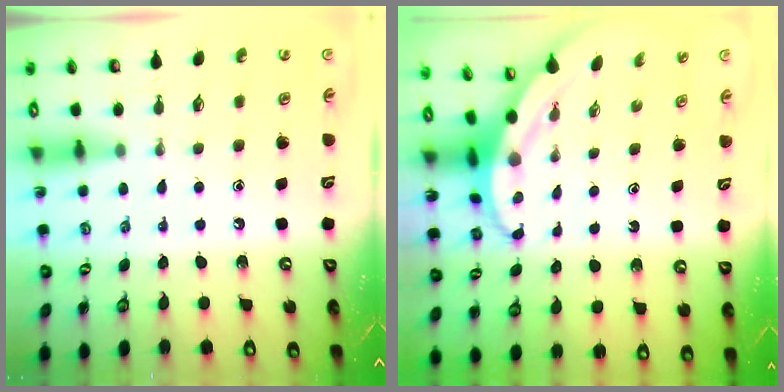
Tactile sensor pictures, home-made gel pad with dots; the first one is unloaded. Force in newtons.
{"total": 3.8, "press": 3.7, "slide": 0.5}